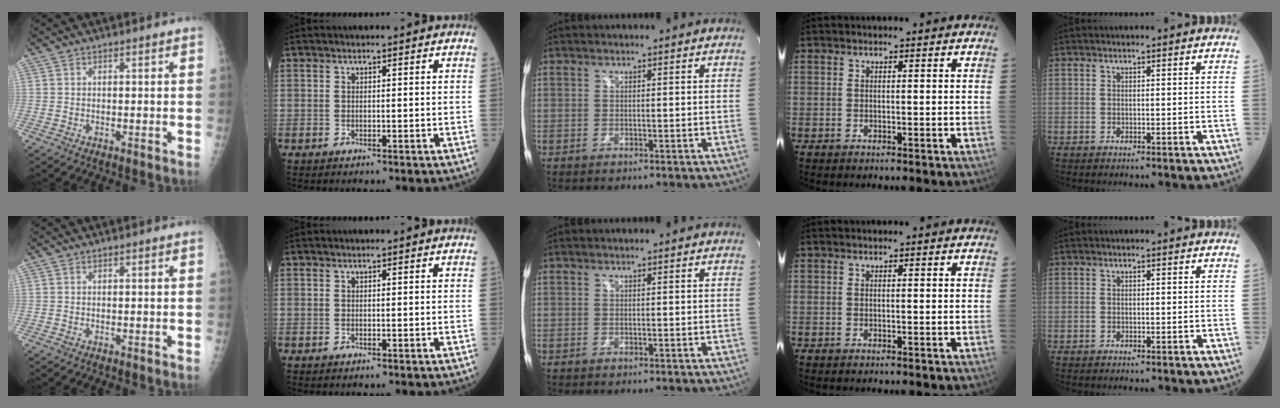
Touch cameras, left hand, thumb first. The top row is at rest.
{}